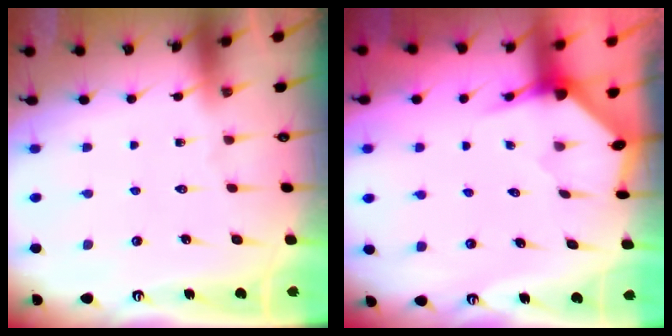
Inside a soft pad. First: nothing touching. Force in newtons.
{"total": 3.2, "press": 3.2, "slide": 0.3}